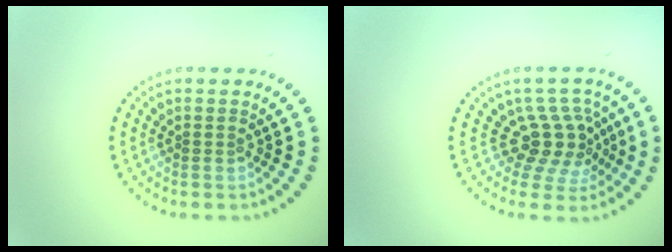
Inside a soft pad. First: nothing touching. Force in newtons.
{"total": 3.8, "press": 2.7, "slide": 2.7}